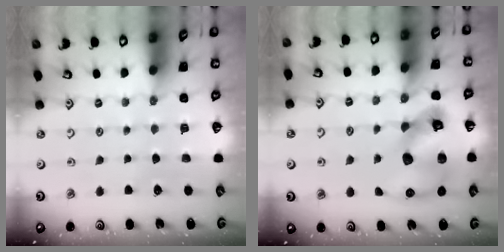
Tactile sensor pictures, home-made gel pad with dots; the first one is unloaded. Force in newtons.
{"total": 17.4, "press": 17.2, "slide": 2.5}